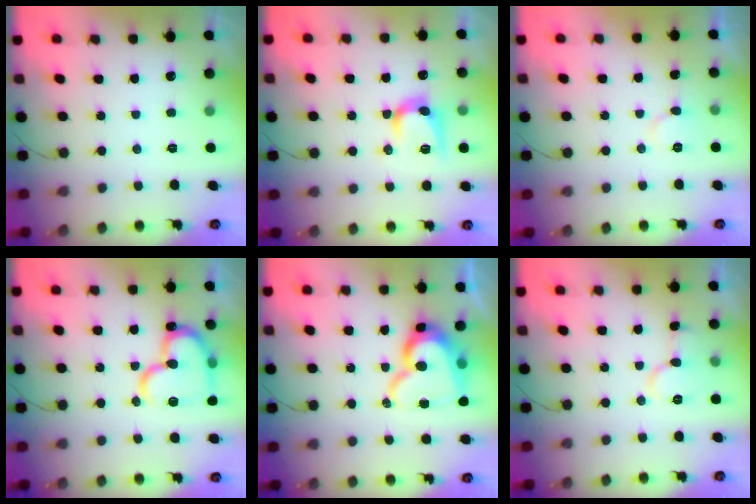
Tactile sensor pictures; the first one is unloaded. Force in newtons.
{"total": 10.4, "press": 10.4, "slide": 0.4}
{"total": 5.6, "press": 5.6, "slide": 0.5}
{"total": 19.1, "press": 19.0, "slide": 1.8}
{"total": 16.5, "press": 16.5, "slide": 1.3}
{"total": 7.9, "press": 7.9, "slide": 0.8}